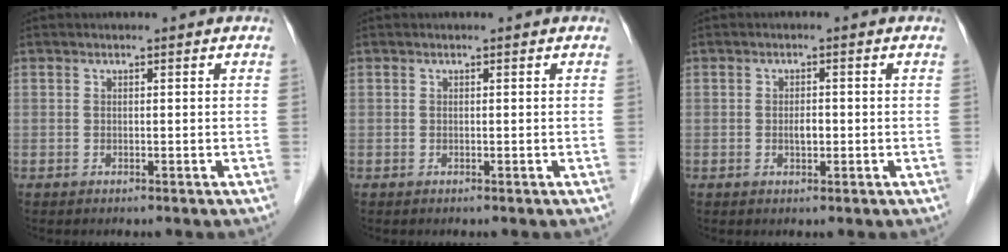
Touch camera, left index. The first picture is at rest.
{"total": 0.0}
{"total": 1.8, "force": [-0.3, 0.8, 1.6], "torque": [-0.027, 0.002, -0.005]}